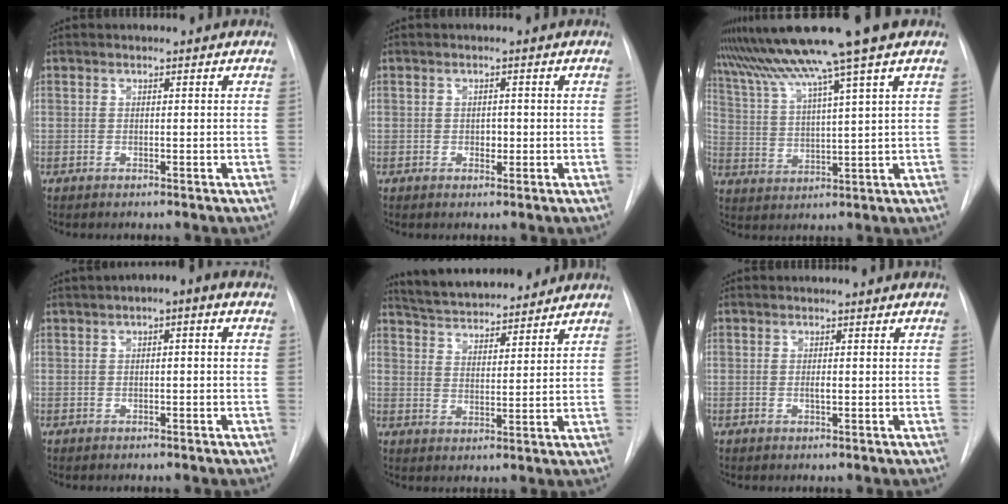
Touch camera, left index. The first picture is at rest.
{"total": 1.3, "force": [-0.2, 1.0, 0.9], "torque": [-0.012, 0.002, 0.000]}
{"total": 13.2, "force": [10.0, -2.4, 8.2], "torque": [-0.145, 0.014, 0.165]}
{"total": 3.6, "force": [1.3, 0.8, 3.3], "torque": [-0.048, 0.020, 0.014]}
{"total": 14.0, "force": [12.8, 2.9, 4.8], "torque": [-0.077, 0.024, 0.202]}
{"total": 0.8, "force": [0.0, 0.2, 0.8], "torque": [-0.014, -0.002, 0.000]}